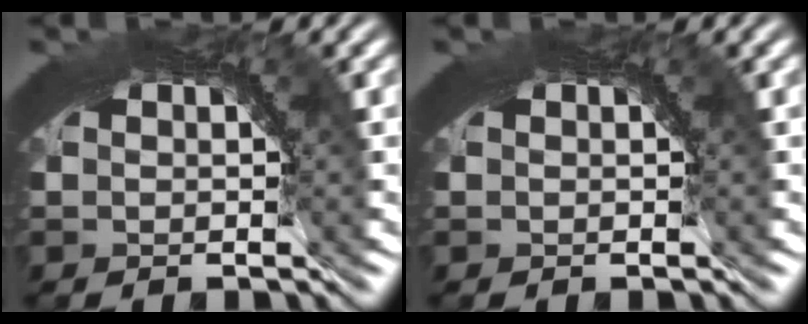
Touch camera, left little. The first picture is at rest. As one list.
[{"total": 0.0}]